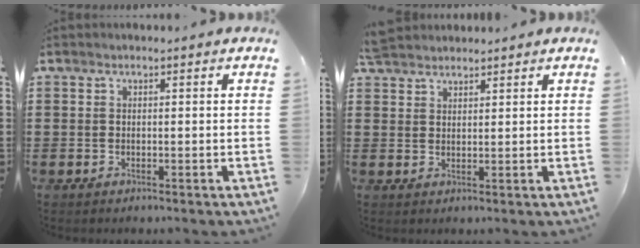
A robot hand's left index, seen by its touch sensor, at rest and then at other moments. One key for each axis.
{"total": 2.9, "fx": 2.7, "fy": 0.8, "fz": 0.3, "tx": -0.013, "ty": 0.000, "tz": 0.054}